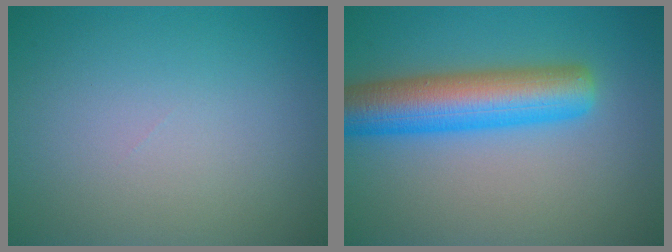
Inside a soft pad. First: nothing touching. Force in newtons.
{"total": 7.6, "press": 7.6, "slide": 0.2}